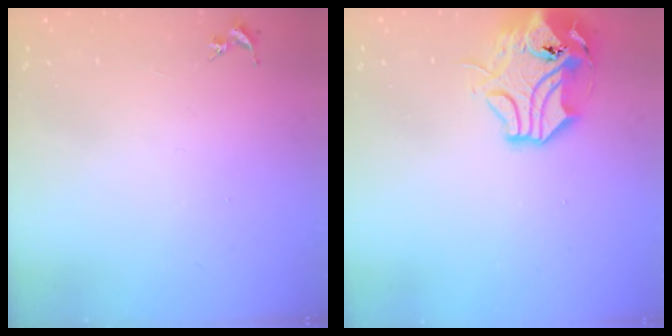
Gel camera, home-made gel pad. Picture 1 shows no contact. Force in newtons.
{"total": 13.8, "press": 13.6, "slide": 2.0}